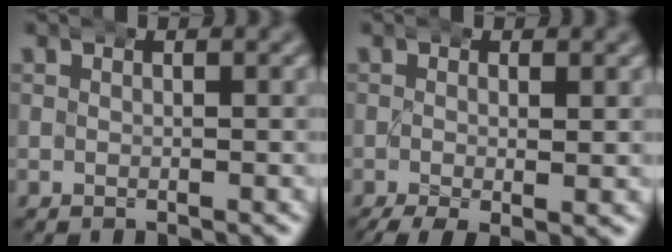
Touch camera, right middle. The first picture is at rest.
{"total": 3.5, "force": [-2.3, 1.2, 2.5], "torque": [-0.045, -0.022, -0.024]}